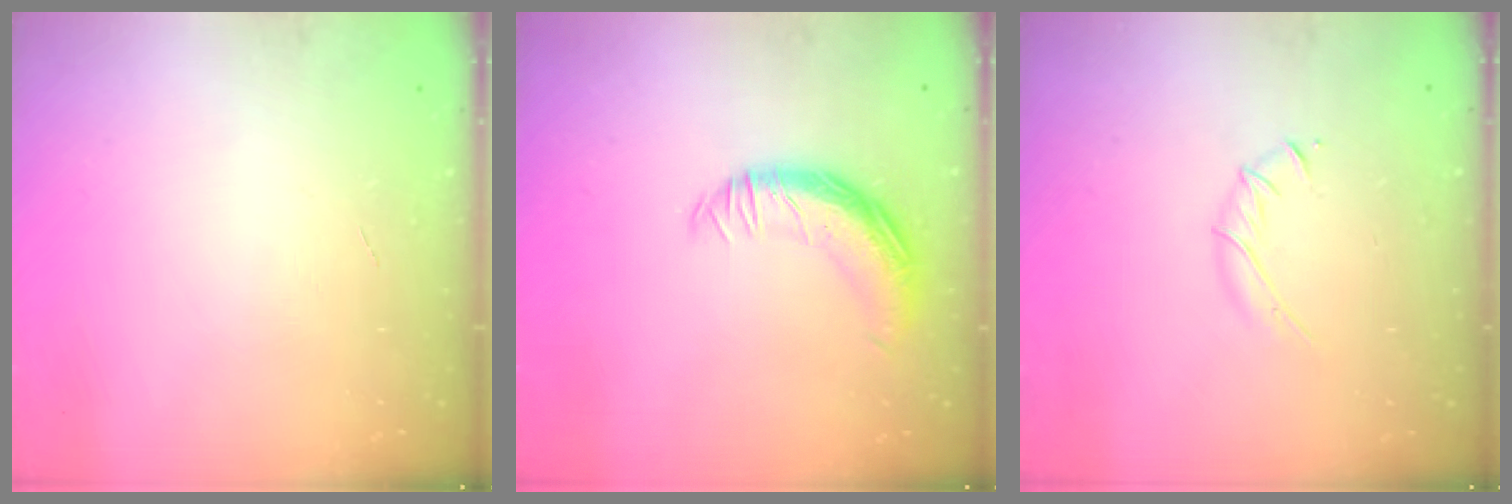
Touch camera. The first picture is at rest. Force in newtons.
{"total": 13.8, "press": 13.7, "slide": 0.9}
{"total": 3.7, "press": 3.6, "slide": 1.1}